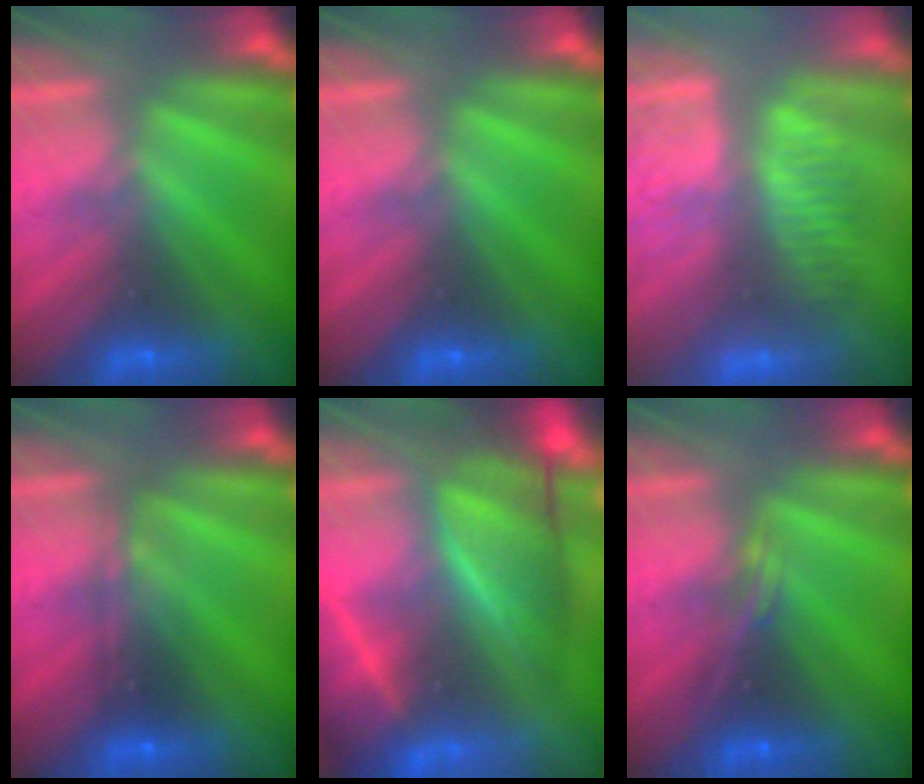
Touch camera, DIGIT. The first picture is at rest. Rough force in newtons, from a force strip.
{"total": 0.0}
{"total": 3.5}
{"total": 2.4}
{"total": 7.0}
{"total": 2.3}